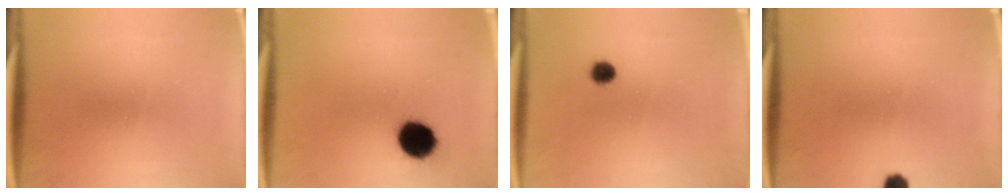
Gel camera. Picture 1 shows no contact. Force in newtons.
{"total": 9.7}
{"total": 2.6}
{"total": 2.4}